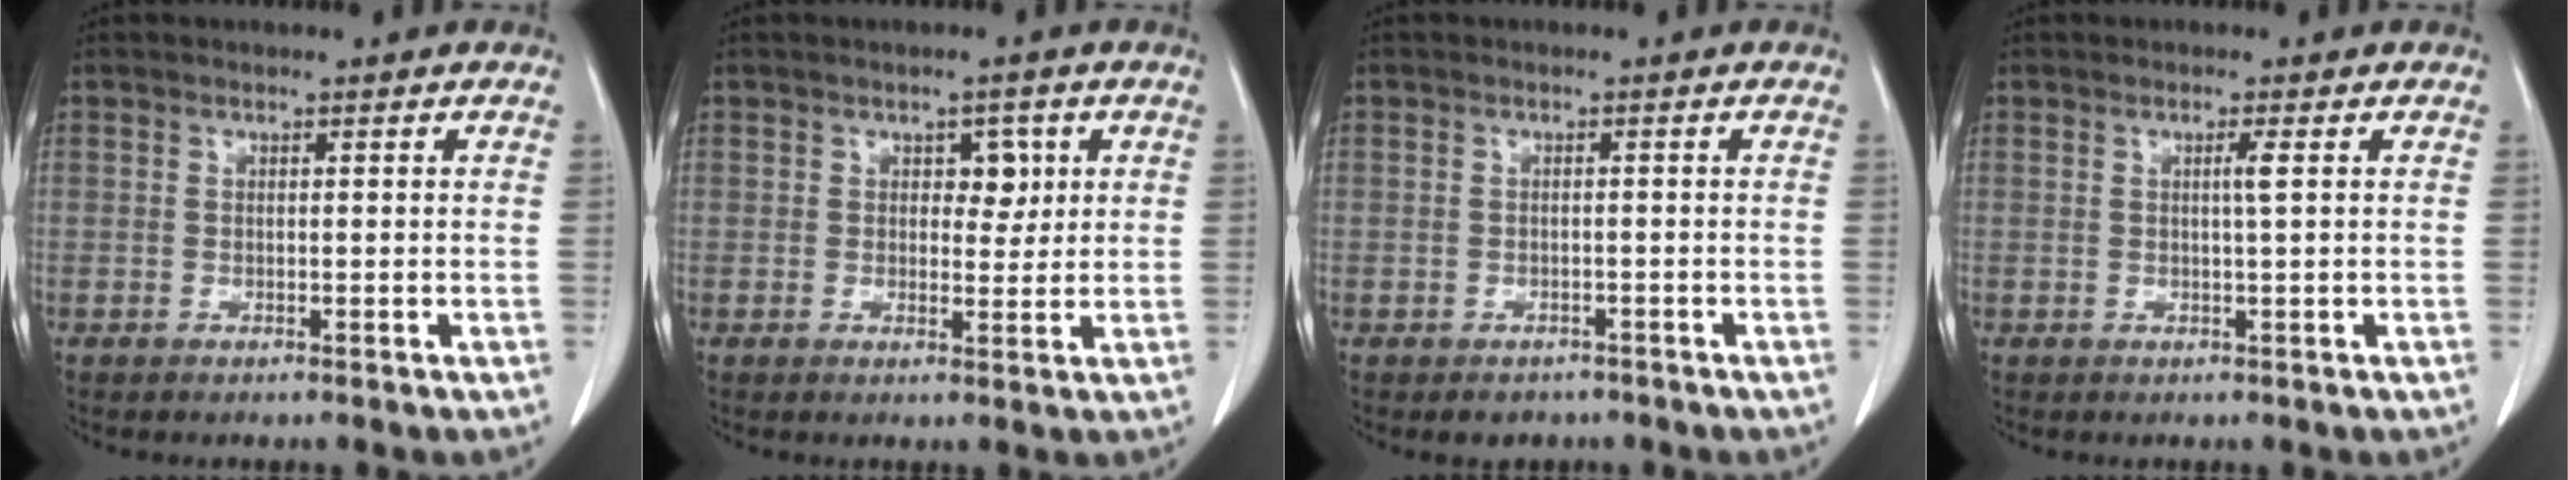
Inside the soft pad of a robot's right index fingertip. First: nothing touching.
{"total": 3.1, "force": [1.1, 1.9, 2.2], "torque": [-0.021, 0.005, 0.015]}
{"total": 2.5, "force": [-1.7, 1.8, 0.2], "torque": [-0.002, 0.006, -0.021]}
{"total": 1.5, "force": [0.4, -0.2, 1.4], "torque": [-0.024, 0.000, 0.007]}